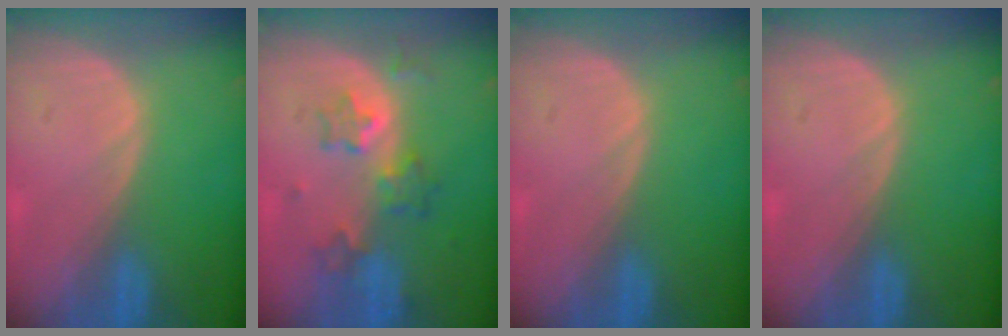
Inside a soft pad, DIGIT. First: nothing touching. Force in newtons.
{"total": 6.3, "press": 5.8, "slide": 2.5}
{"total": 0.0}
{"total": 0.0}